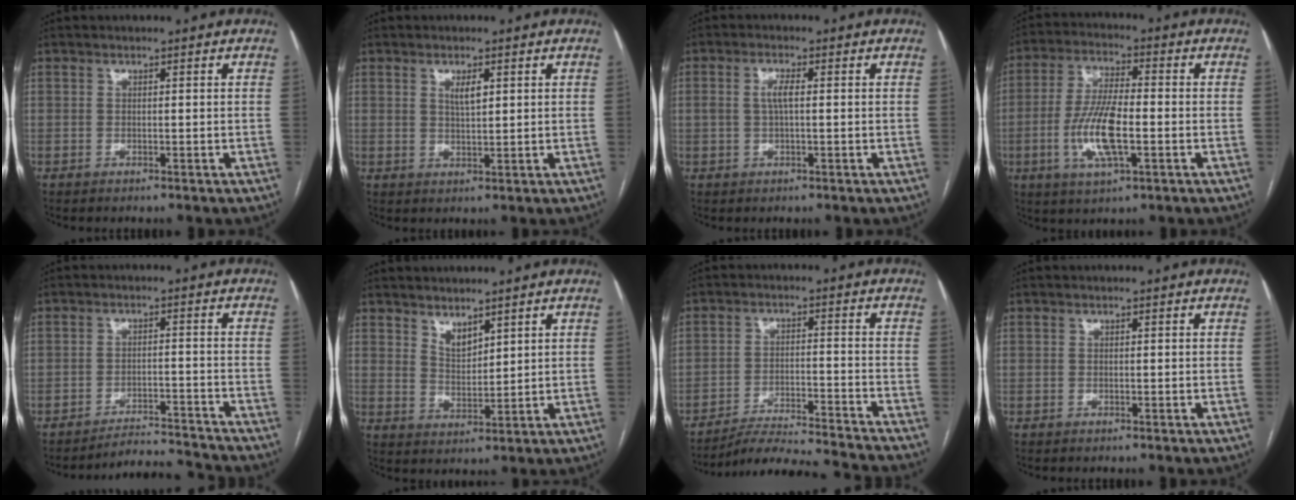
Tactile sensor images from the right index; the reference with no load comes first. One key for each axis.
{"total": 2.6, "fx": 1.1, "fy": 0.7, "fz": 2.2, "tx": -0.041, "ty": -0.002, "tz": 0.021}
{"total": 2.5, "fx": 0.2, "fy": 0.6, "fz": 2.5, "tx": -0.051, "ty": 0.005, "tz": 0.005}
{"total": 10.4, "fx": -2.6, "fy": 2.4, "fz": 9.8, "tx": -0.204, "ty": -0.004, "tz": -0.046}
{"total": 7.0, "fx": -7.0, "fy": -0.8, "fz": -0.7, "tx": 0.008, "ty": 0.007, "tz": -0.111}
{"total": 3.7, "fx": 2.9, "fy": 1.4, "fz": 1.7, "tx": -0.032, "ty": -0.008, "tz": 0.063}
{"total": 13.6, "fx": -13.2, "fy": -1.2, "fz": 3.1, "tx": -0.037, "ty": -0.010, "tz": -0.201}
{"total": 0.0}